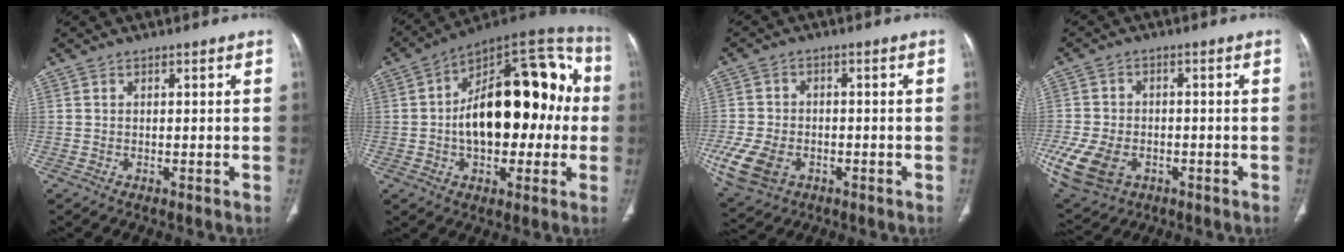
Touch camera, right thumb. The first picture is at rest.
{"total": 26.2, "force": [0.2, 14.2, 22.0], "torque": [-0.299, 0.046, -0.004]}
{"total": 10.3, "force": [-3.7, 7.3, 6.4], "torque": [-0.135, 0.006, -0.060]}
{"total": 13.4, "force": [-4.6, 9.3, 8.4], "torque": [-0.190, 0.002, -0.073]}